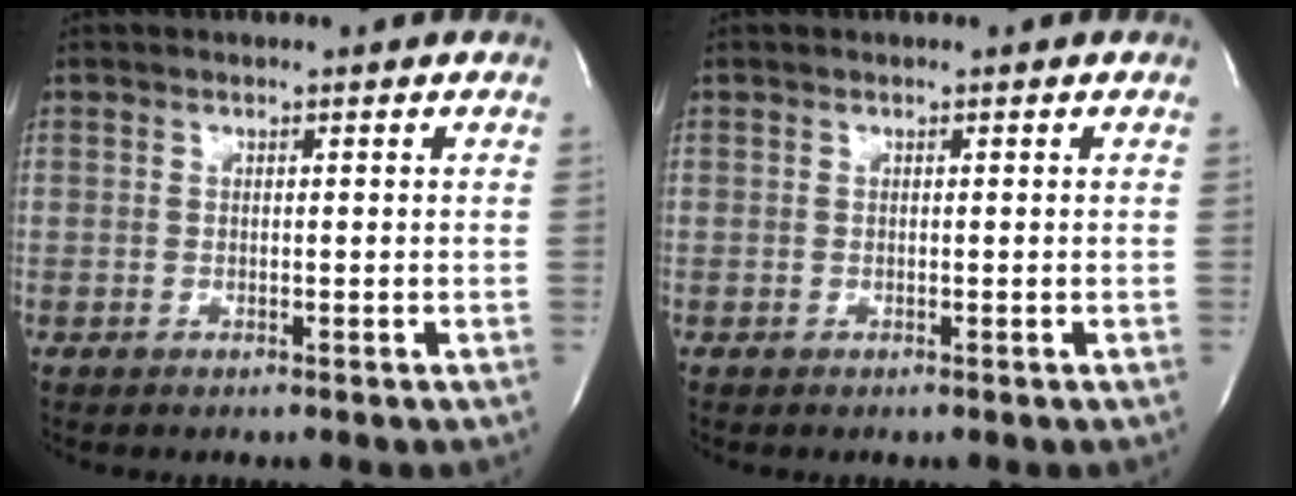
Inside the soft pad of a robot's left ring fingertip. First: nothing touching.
{"total": 0.0}